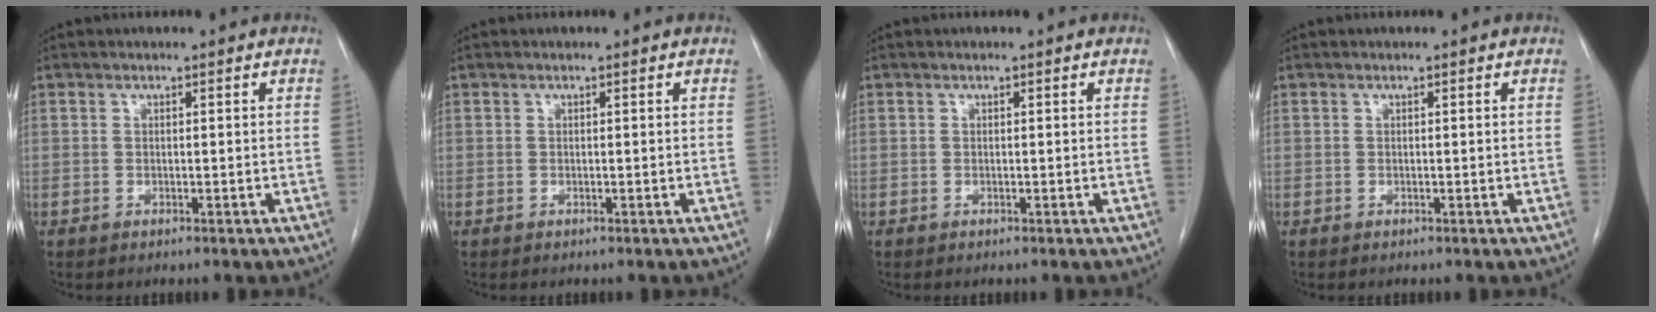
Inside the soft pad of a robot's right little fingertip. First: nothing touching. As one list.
[{"total": 0.0}, {"total": 0.0}, {"total": 0.0}]